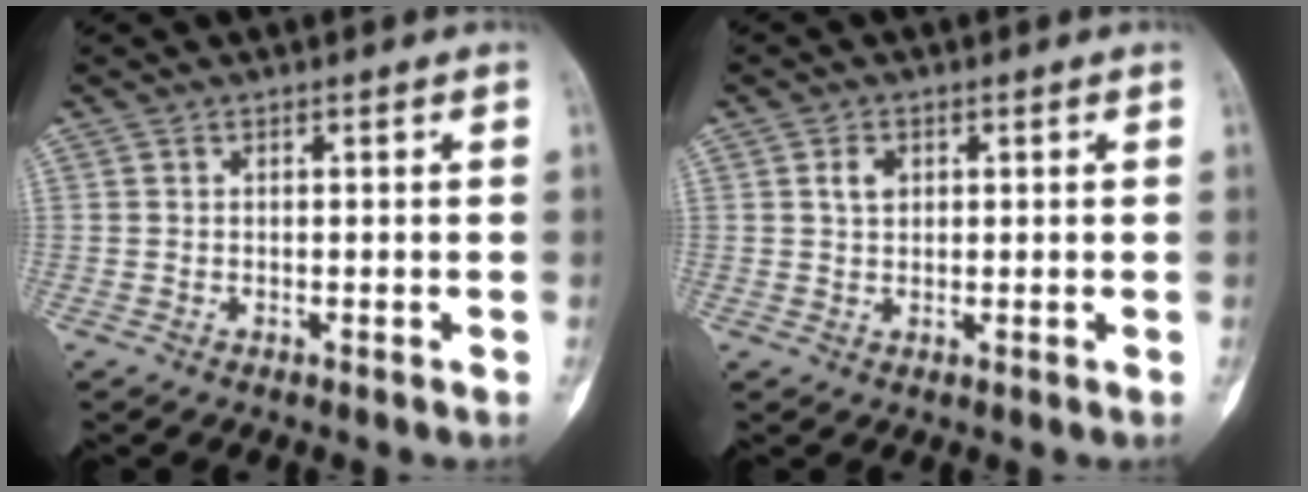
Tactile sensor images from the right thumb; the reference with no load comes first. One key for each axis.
{"total": 2.6, "fx": 0.9, "fy": 1.8, "fz": 1.6, "tx": -0.024, "ty": 0.000, "tz": 0.015}